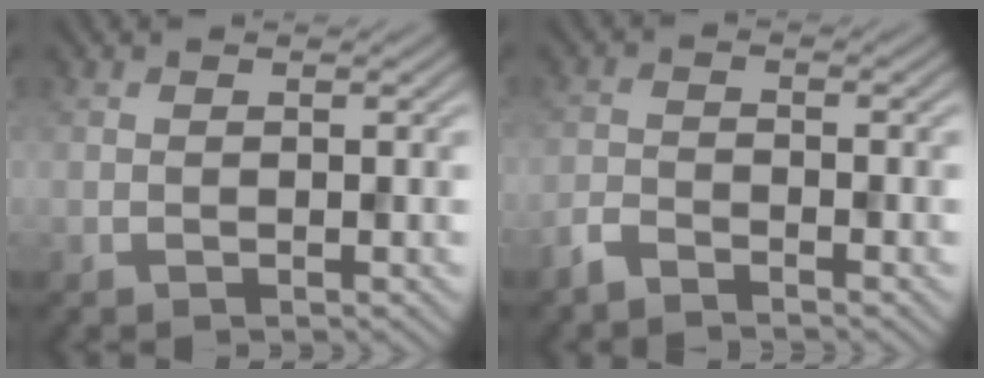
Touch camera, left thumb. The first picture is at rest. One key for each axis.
{"total": 2.5, "fx": -2.3, "fy": 0.5, "fz": 1.0, "tx": -0.024, "ty": -0.004, "tz": -0.056}